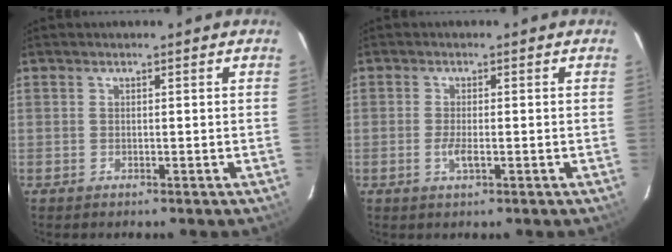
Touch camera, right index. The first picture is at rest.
{"total": 2.2, "force": [-0.7, 0.5, 2.0], "torque": [-0.041, -0.004, -0.013]}